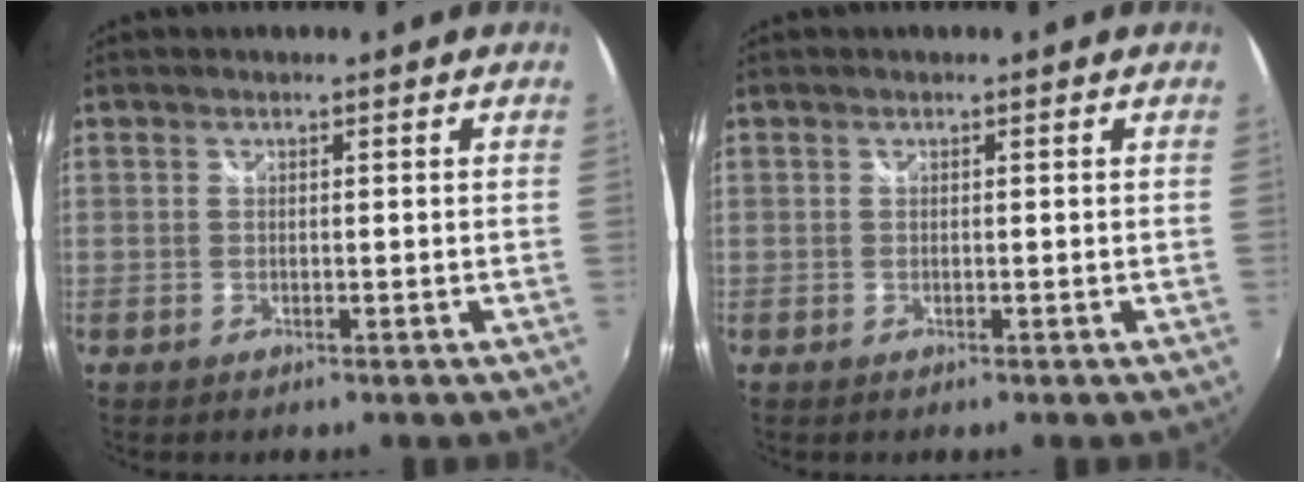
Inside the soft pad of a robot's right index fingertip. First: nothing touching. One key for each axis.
{"total": 0.0}